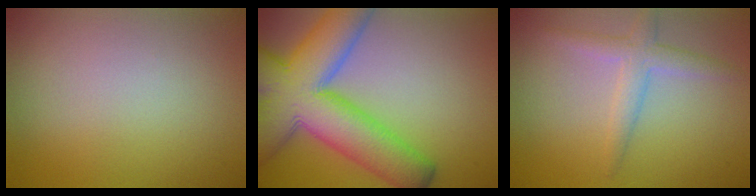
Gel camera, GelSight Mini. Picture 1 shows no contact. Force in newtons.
{"total": 12.5, "press": 12.4, "slide": 0.5}
{"total": 2.6, "press": 2.5, "slide": 0.1}